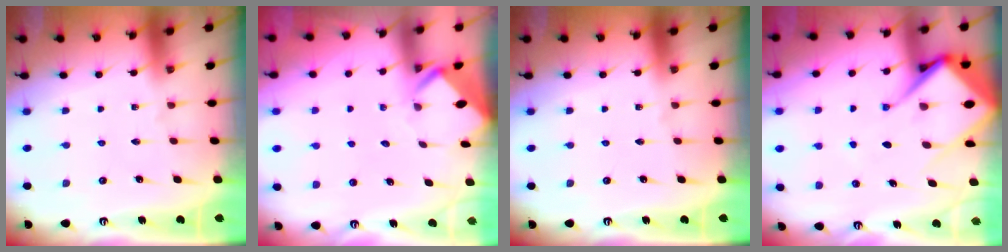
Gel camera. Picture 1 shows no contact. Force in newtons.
{"total": 3.4, "press": 3.4, "slide": 0.1}
{"total": 0.0}
{"total": 14.6, "press": 14.5, "slide": 1.3}